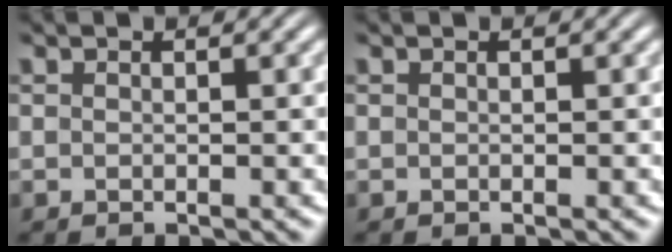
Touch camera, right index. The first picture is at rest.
{"total": 0.0}